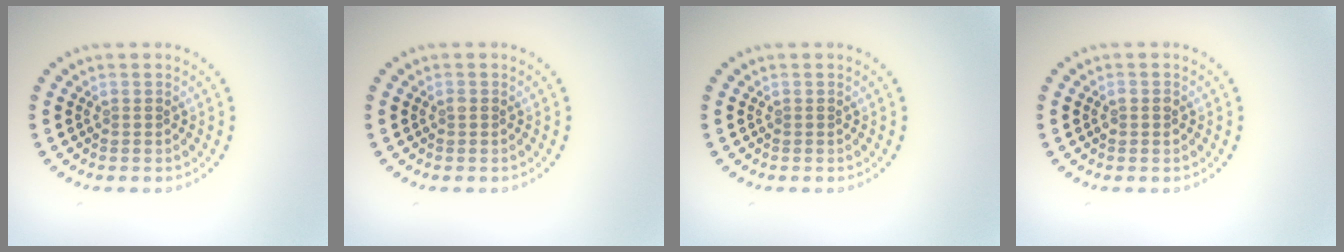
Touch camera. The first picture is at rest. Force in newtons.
{"total": 0.6, "press": 0.6, "slide": 0.0}
{"total": 0.0}
{"total": 1.2, "press": 1.2, "slide": 0.1}